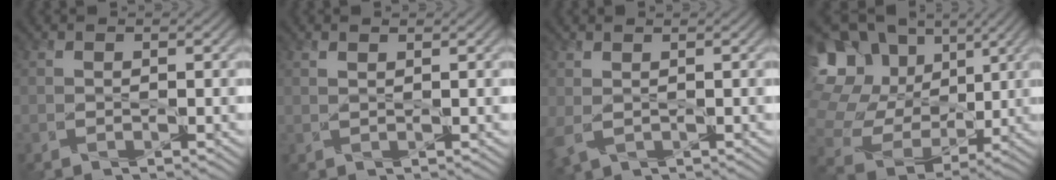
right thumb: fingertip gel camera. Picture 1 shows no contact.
{"total": 0.7, "force": [0.6, 0.1, 0.3], "torque": [-0.009, 0.001, 0.011]}
{"total": 2.7, "force": [0.4, 1.9, 1.9], "torque": [-0.062, -0.006, 0.010]}
{"total": 19.0, "force": [4.9, 15.7, 9.6], "torque": [-0.292, 0.029, 0.121]}